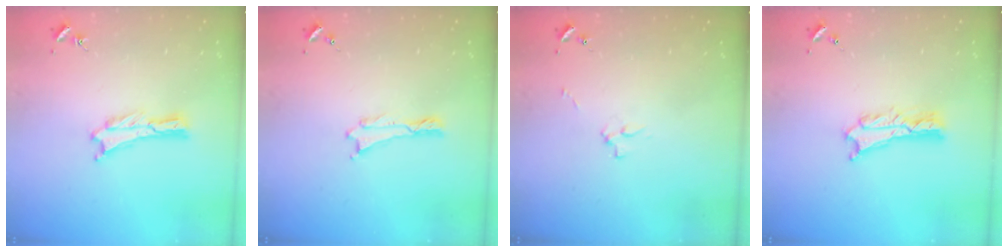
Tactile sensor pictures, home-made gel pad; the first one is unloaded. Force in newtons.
{"total": 0.0}
{"total": 2.5, "press": 2.5, "slide": 0.3}
{"total": 2.4, "press": 2.4, "slide": 0.2}